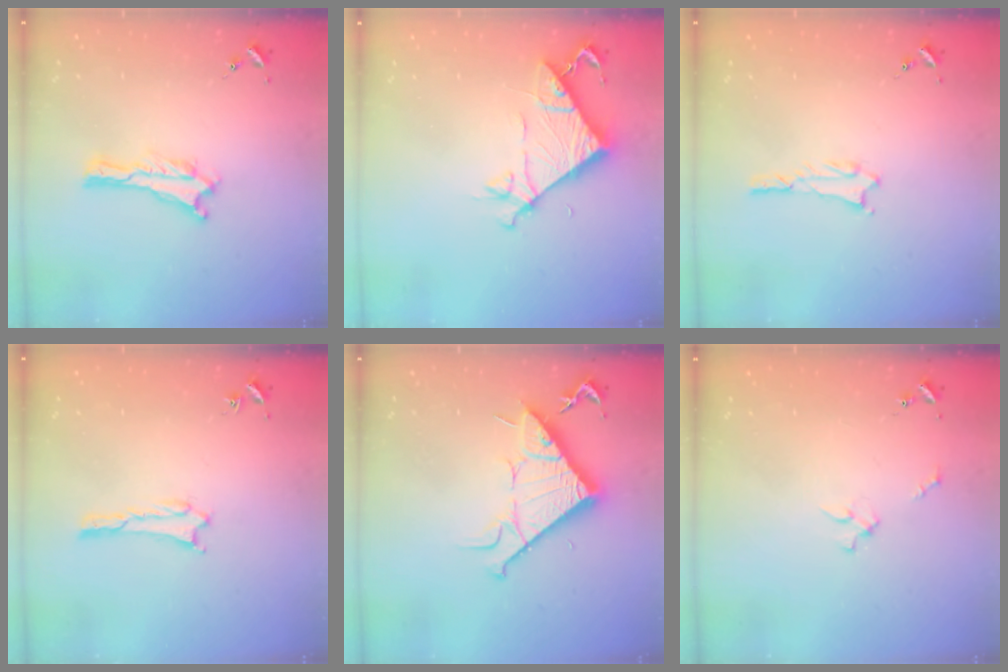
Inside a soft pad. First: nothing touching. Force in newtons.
{"total": 7.5, "press": 7.5, "slide": 0.5}
{"total": 1.0, "press": 1.0, "slide": 0.1}
{"total": 0.9, "press": 0.8, "slide": 0.1}
{"total": 10.7, "press": 10.7, "slide": 0.1}
{"total": 2.3, "press": 2.2, "slide": 0.3}